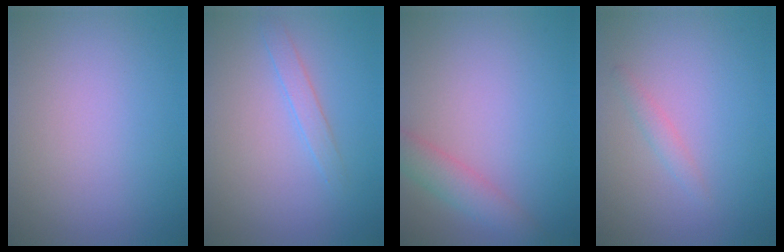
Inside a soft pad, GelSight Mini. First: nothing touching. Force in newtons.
{"total": 1.5, "press": 1.5, "slide": 0.1}
{"total": 2.8, "press": 2.8, "slide": 0.2}
{"total": 1.1, "press": 1.1, "slide": 0.2}